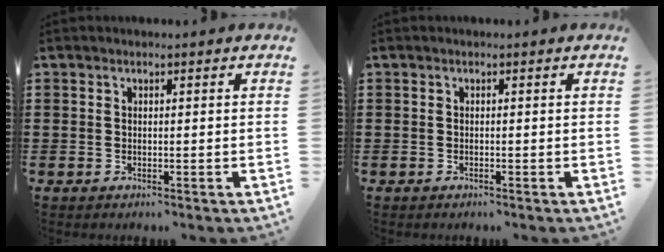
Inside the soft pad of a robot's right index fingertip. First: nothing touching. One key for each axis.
{"total": 0.0}